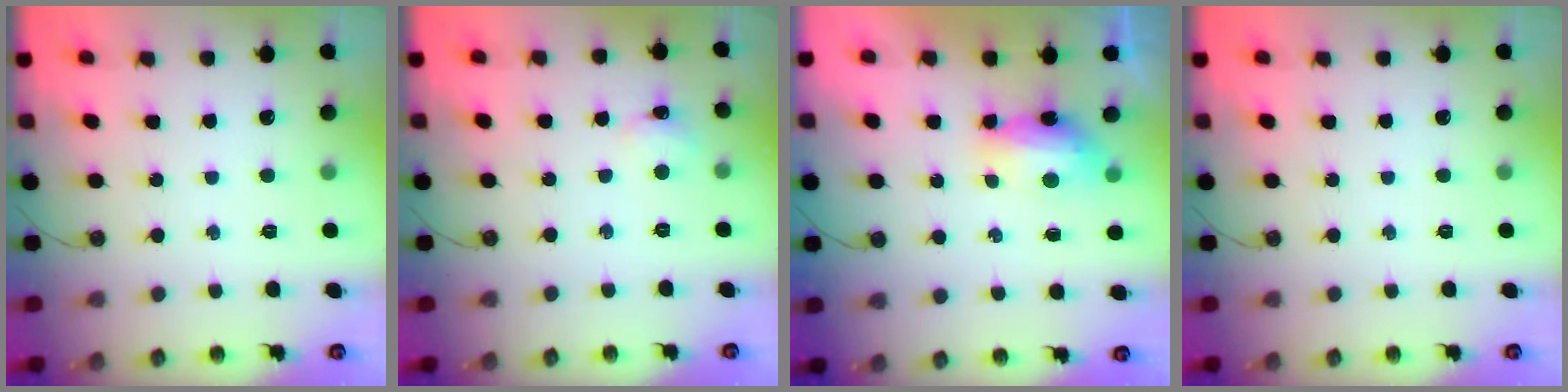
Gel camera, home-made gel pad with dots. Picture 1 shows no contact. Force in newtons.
{"total": 2.5, "press": 2.4, "slide": 0.5}
{"total": 7.7, "press": 7.6, "slide": 1.1}
{"total": 0.0}